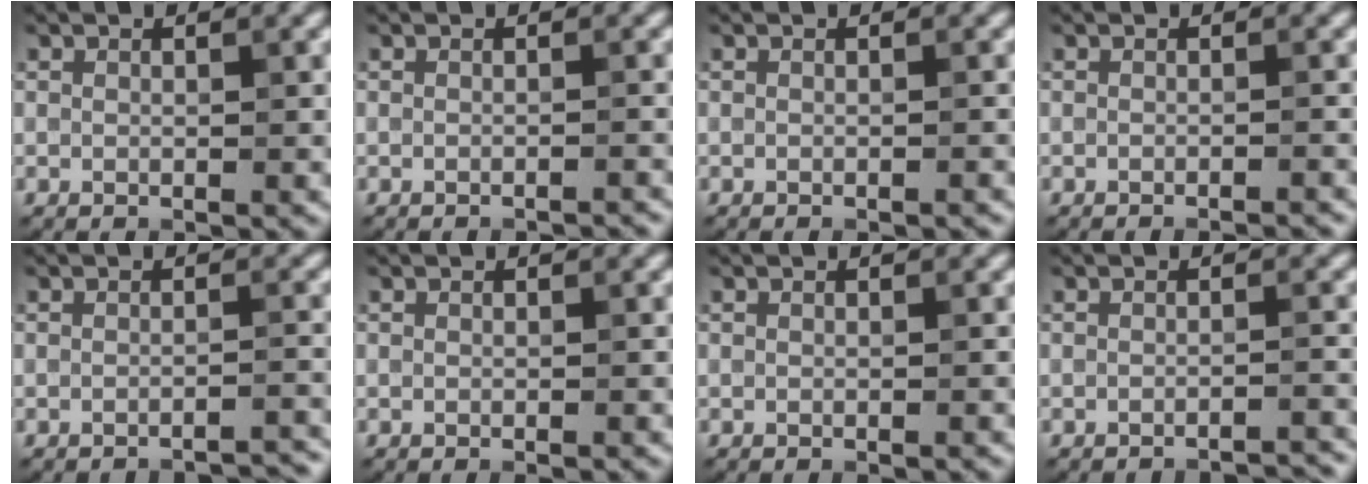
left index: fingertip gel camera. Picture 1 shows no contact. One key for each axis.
{"total": 1.6, "fx": -1.5, "fy": 0.3, "fz": 0.6, "tx": 0.007, "ty": 0.001, "tz": -0.023}
{"total": 0.9, "fx": -0.6, "fy": 0.2, "fz": 0.6, "tx": -0.002, "ty": -0.003, "tz": -0.015}
{"total": 1.9, "fx": -1.6, "fy": 0.4, "fz": 1.0, "tx": -0.002, "ty": -0.001, "tz": -0.026}
{"total": 3.2, "fx": -3.0, "fy": 0.4, "fz": 1.1, "tx": -0.006, "ty": 0.016, "tz": -0.040}
{"total": 0.6, "fx": -0.4, "fy": 0.1, "fz": 0.4, "tx": -0.004, "ty": -0.003, "tz": -0.006}
{"total": 0.6, "fx": -0.4, "fy": 0.1, "fz": 0.4, "tx": -0.003, "ty": -0.002, "tz": -0.006}
{"total": 3.3, "fx": -3.1, "fy": 0.4, "fz": 1.1, "tx": -0.006, "ty": 0.014, "tz": -0.040}